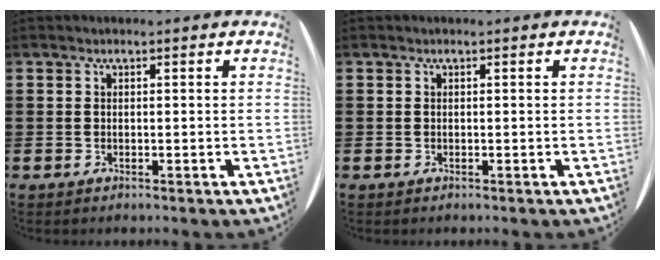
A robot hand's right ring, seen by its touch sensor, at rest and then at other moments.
{"total": 0.0}